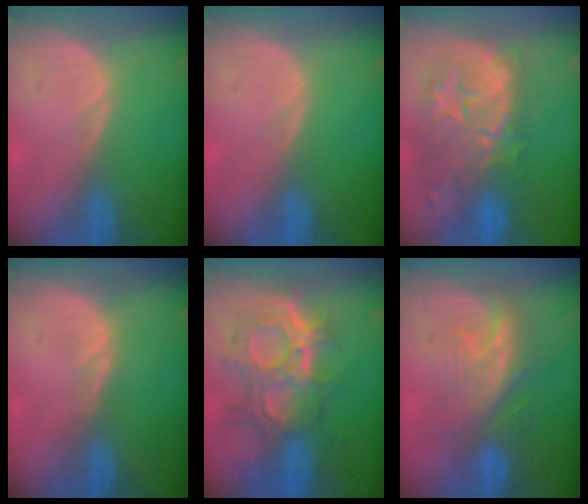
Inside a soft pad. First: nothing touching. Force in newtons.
{"total": 0.0}
{"total": 11.7, "press": 10.7, "slide": 4.8}
{"total": 1.0, "press": 1.0, "slide": 0.1}
{"total": 10.8, "press": 10.2, "slide": 3.8}
{"total": 7.7, "press": 7.5, "slide": 1.5}